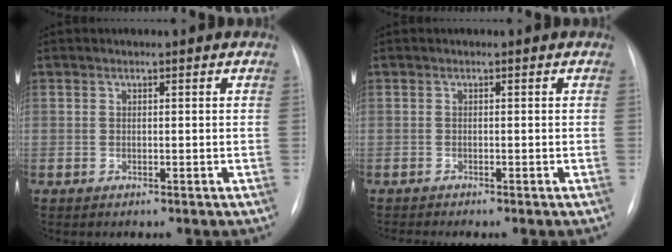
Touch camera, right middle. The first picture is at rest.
{"total": 2.5, "force": [-2.3, -0.5, 1.0], "torque": [-0.007, -0.004, -0.031]}